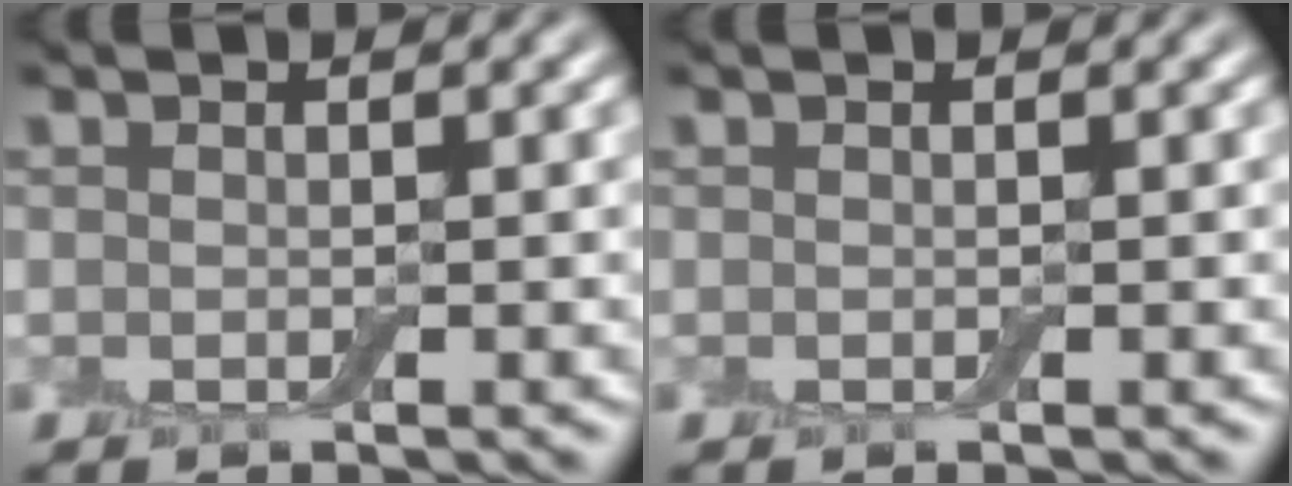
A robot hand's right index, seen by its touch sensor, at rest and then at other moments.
{"total": 0.0}